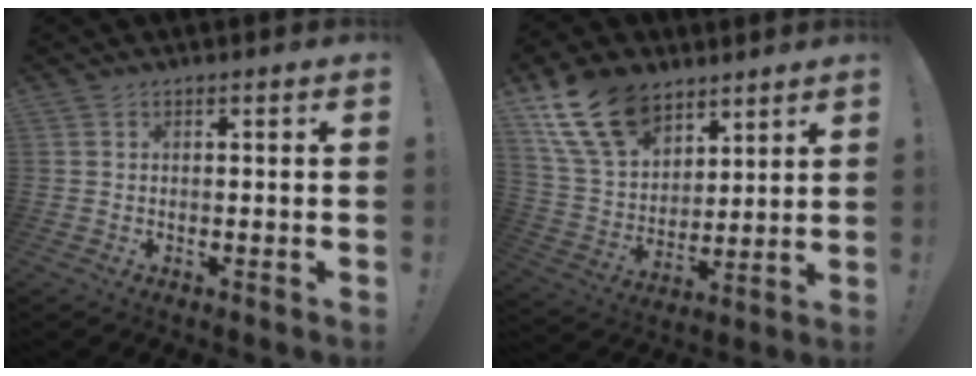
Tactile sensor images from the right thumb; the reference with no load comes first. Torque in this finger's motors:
{"motor_torque": [1.33, 1.64, 0.29, 0.29, 0.07]}